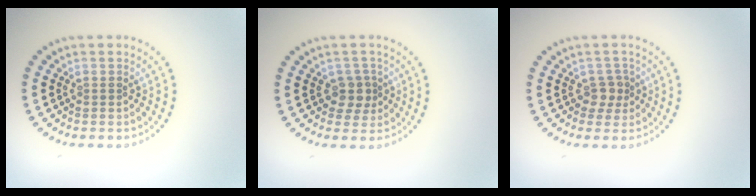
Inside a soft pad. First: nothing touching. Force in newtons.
{"total": 2.1, "press": 1.7, "slide": 1.1}
{"total": 1.7, "press": 1.3, "slide": 1.0}